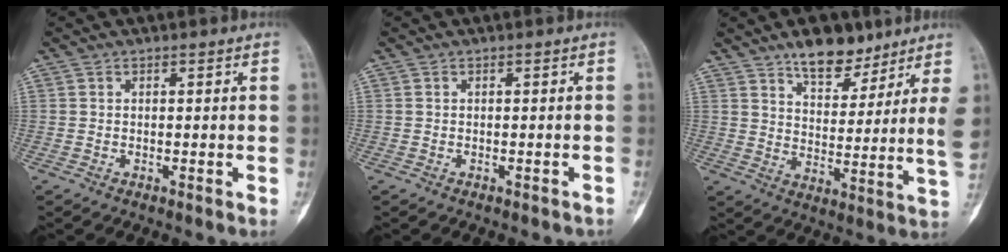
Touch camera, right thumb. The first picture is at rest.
{"total": 1.5, "force": [-1.2, 0.7, 0.6], "torque": [-0.014, 0.012, -0.011]}
{"total": 12.4, "force": [9.0, 4.1, 7.4], "torque": [-0.081, -0.065, 0.140]}